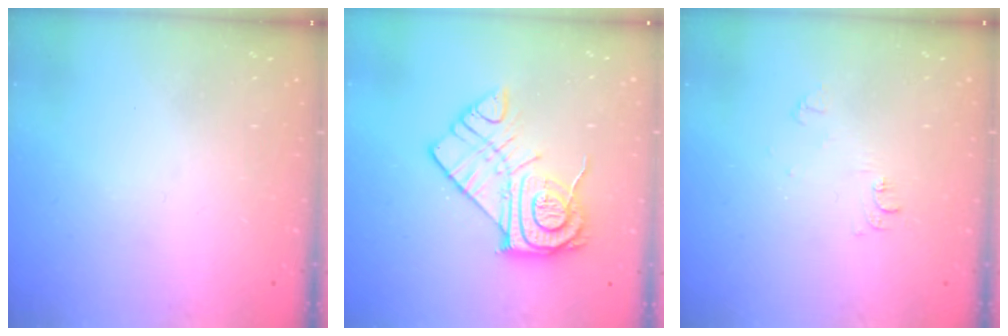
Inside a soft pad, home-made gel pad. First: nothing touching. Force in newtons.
{"total": 14.9, "press": 14.8, "slide": 1.2}
{"total": 6.3, "press": 6.3, "slide": 0.7}